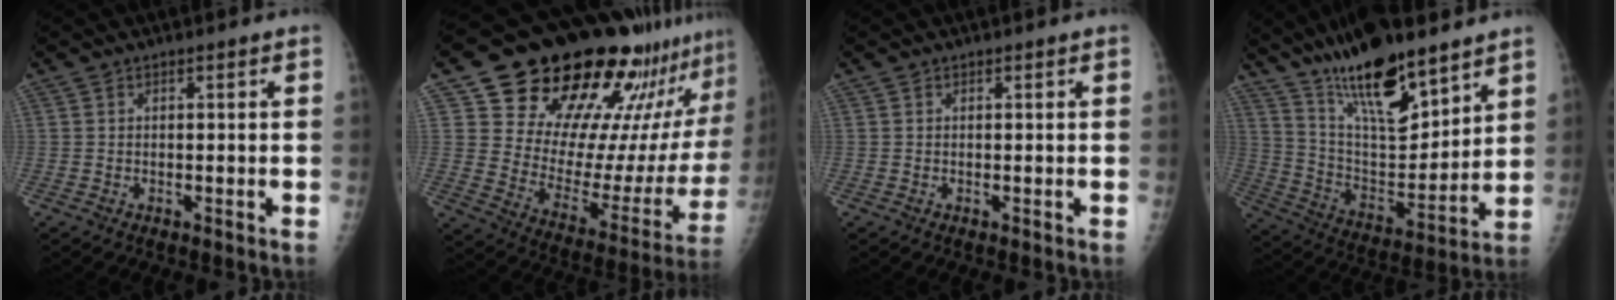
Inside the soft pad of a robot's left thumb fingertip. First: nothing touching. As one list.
[{"total": 30.1, "force": [22.4, 11.5, 16.4], "torque": [-0.205, -0.101, 0.315]}, {"total": 0.0}, {"total": 21.2, "force": [15.1, 6.5, 13.4], "torque": [-0.195, -0.077, 0.268]}]